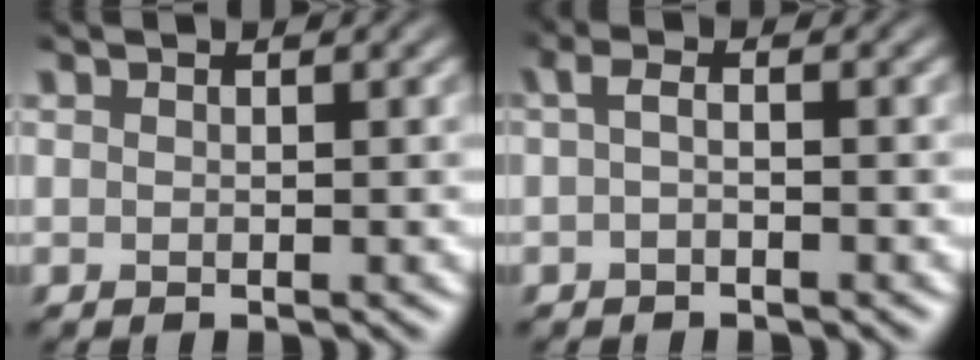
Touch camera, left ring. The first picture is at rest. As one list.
[{"total": 1.4, "force": [-0.2, 0.3, 1.3], "torque": [-0.028, -0.003, -0.006]}]